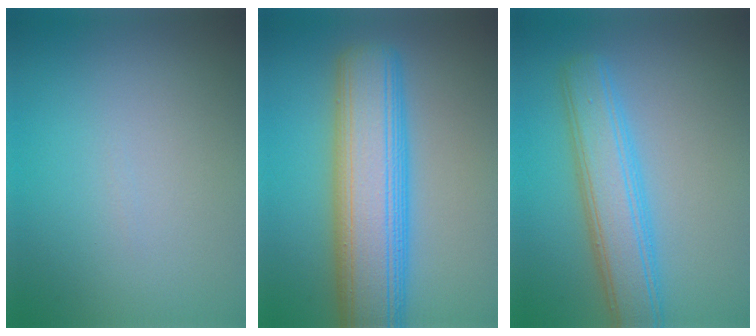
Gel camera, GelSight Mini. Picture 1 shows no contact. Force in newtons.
{"total": 10.0, "press": 10.0, "slide": 0.3}
{"total": 5.5, "press": 5.5, "slide": 0.2}